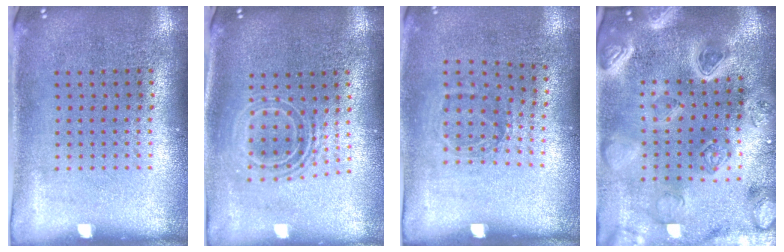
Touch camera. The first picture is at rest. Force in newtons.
{"total": 1.6, "press": 1.3, "slide": 1.0}
{"total": 1.1, "press": 0.8, "slide": 0.7}
{"total": 4.9, "press": 4.2, "slide": 2.5}